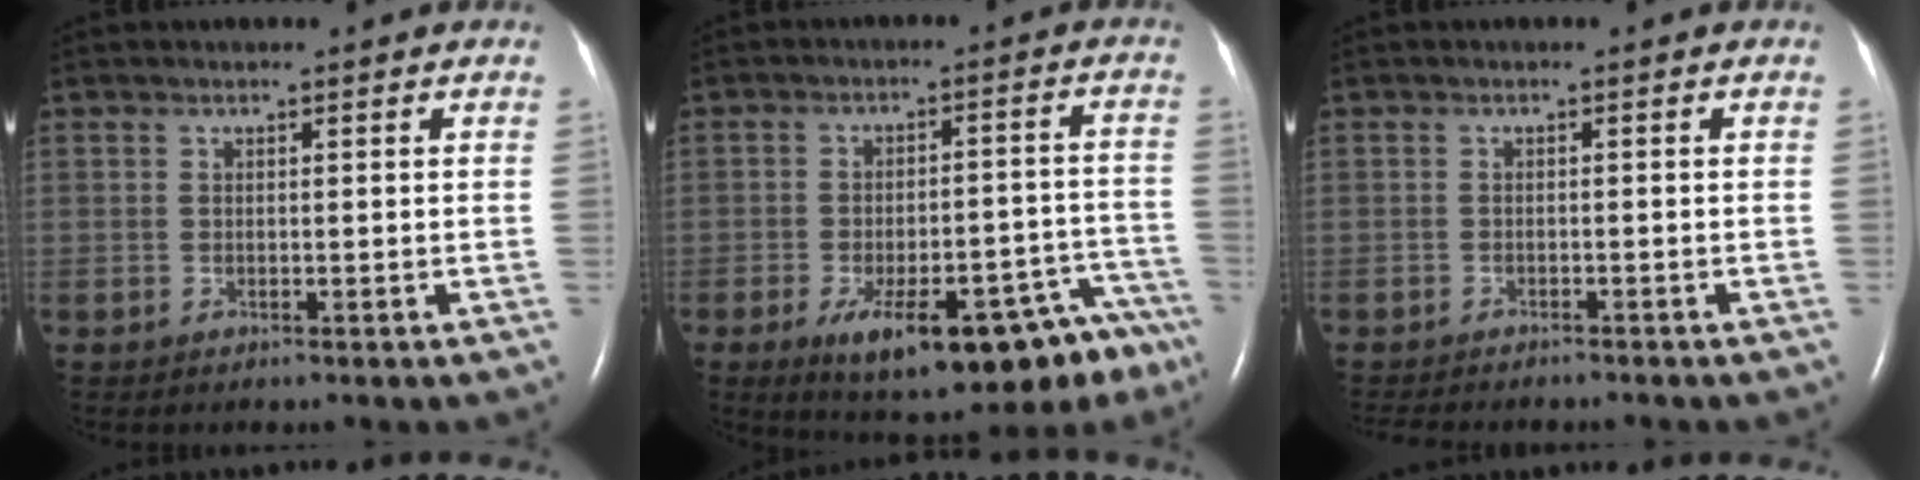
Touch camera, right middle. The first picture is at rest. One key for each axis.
{"total": 20.4, "fx": -14.0, "fy": 6.2, "fz": 13.5, "tx": -0.105, "ty": 0.032, "tz": -0.184}
{"total": 8.3, "fx": -7.4, "fy": 1.8, "fz": 3.3, "tx": -0.046, "ty": -0.005, "tz": -0.097}